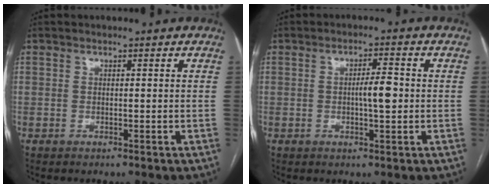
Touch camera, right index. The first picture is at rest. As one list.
[{"total": 4.0, "force": [-0.2, 0.7, 4.0], "torque": [-0.066, 0.003, -0.003]}]